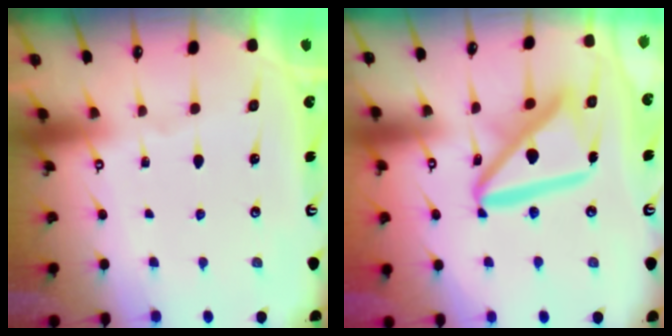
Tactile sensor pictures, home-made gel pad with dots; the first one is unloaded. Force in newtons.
{"total": 14.5, "press": 14.4, "slide": 1.7}